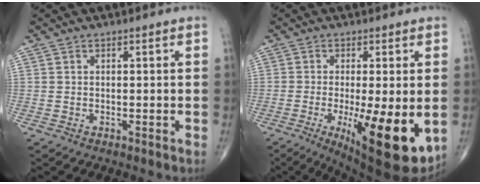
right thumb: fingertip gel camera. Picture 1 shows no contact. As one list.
[{"total": 15.3, "force": [-3.5, 4.1, 14.4], "torque": [-0.201, -0.028, -0.039]}]